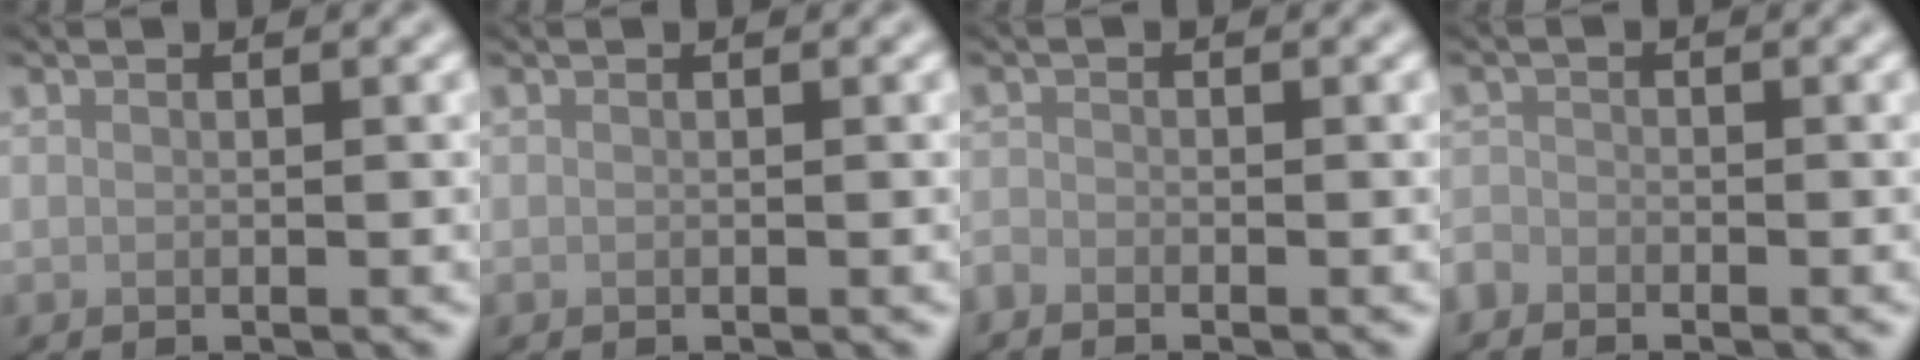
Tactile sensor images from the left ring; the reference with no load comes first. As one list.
[{"total": 0.0}, {"total": 0.9, "force": [-0.9, 0.3, 0.2], "torque": [-0.004, -0.002, -0.022]}, {"total": 1.4, "force": [-1.2, 0.6, 0.1], "torque": [-0.005, 0.002, -0.033]}]